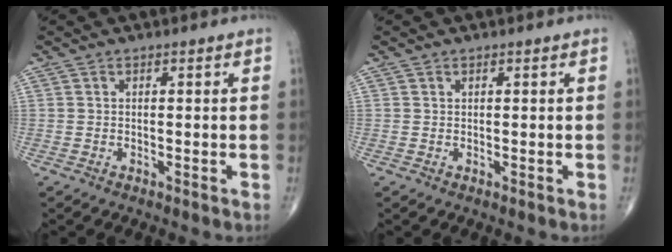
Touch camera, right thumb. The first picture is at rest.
{"total": 0.0}